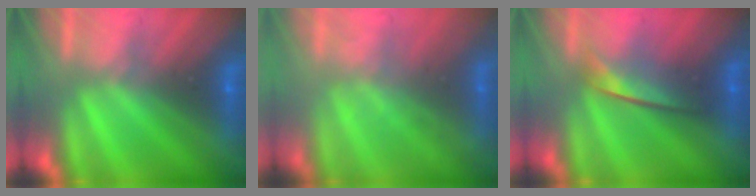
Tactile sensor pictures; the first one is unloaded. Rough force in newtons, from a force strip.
{"total": 1.7}
{"total": 2.0}